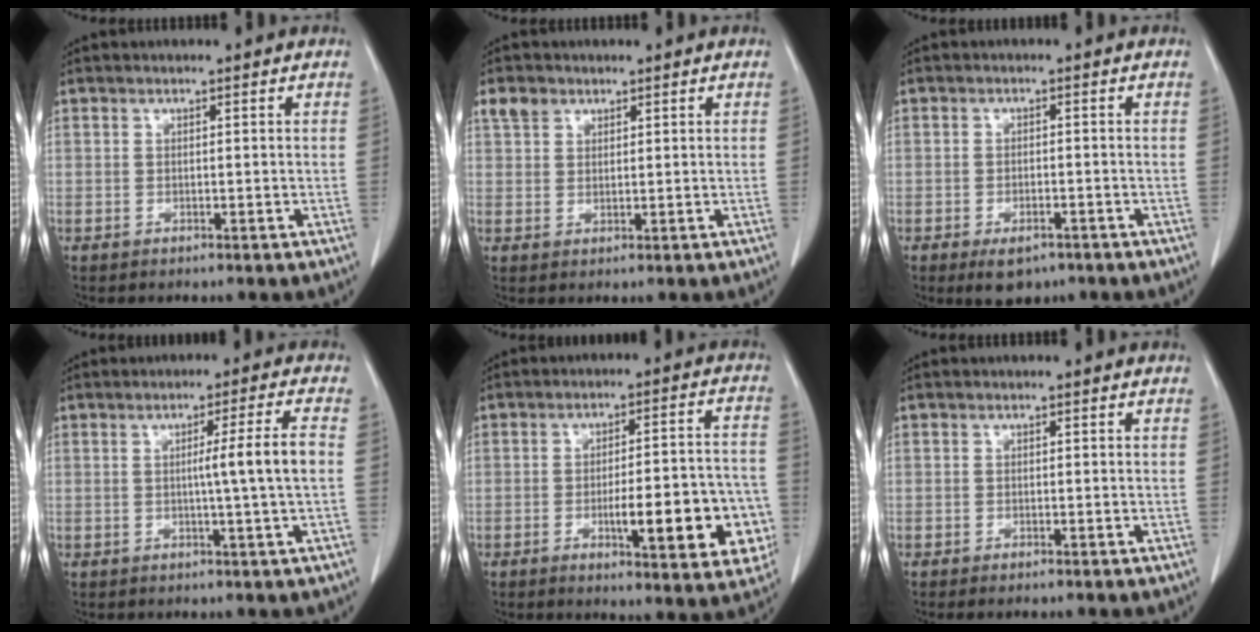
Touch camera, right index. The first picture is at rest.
{"total": 3.1, "force": [2.0, 2.1, 1.1], "torque": [-0.025, 0.011, 0.044]}
{"total": 4.4, "force": [-2.8, 2.1, 2.6], "torque": [-0.039, -0.003, -0.035]}
{"total": 5.8, "force": [-0.1, -1.6, 5.6], "torque": [-0.086, -0.001, 0.001]}
{"total": 14.9, "force": [-4.5, 3.5, 13.8], "torque": [-0.154, 0.018, -0.051]}
{"total": 0.8, "force": [-0.6, 0.0, 0.4], "torque": [-0.011, -0.002, -0.009]}